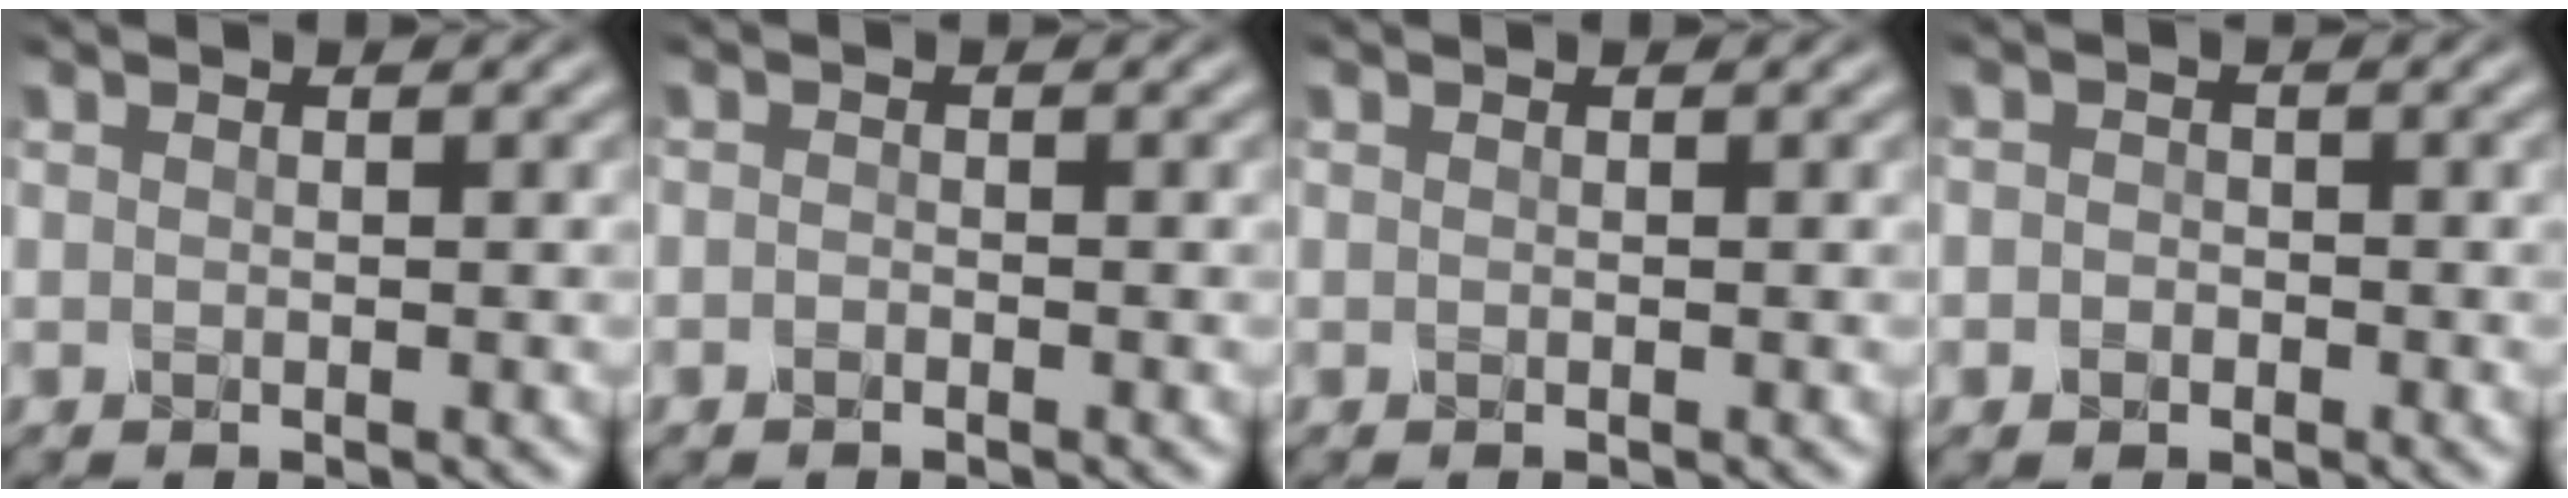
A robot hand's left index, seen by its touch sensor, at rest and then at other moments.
{"total": 0.5, "force": [-0.4, 0.3, 0.3], "torque": [-0.005, -0.001, -0.008]}
{"total": 0.0}
{"total": 1.3, "force": [-0.5, 1.1, 0.4], "torque": [0.005, -0.001, -0.014]}